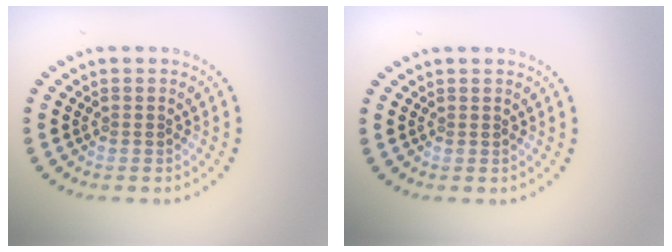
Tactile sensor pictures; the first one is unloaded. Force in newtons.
{"total": 0.0}